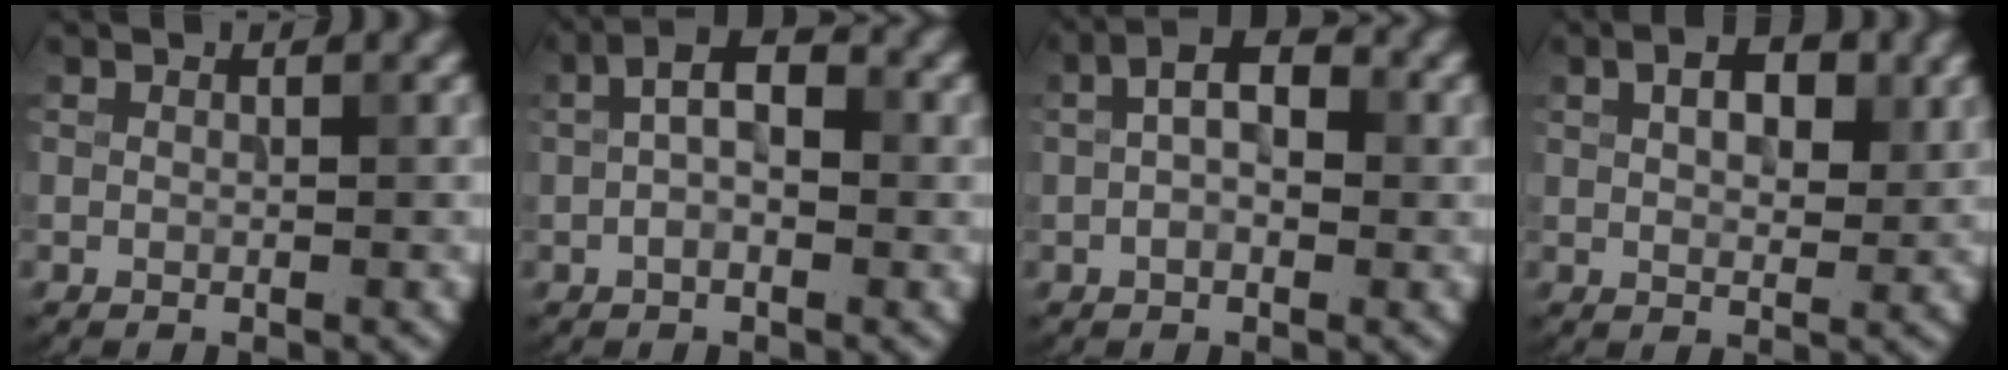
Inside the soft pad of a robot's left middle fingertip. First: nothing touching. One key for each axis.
{"total": 4.1, "fx": 0.0, "fy": 1.8, "fz": 3.7, "tx": -0.066, "ty": 0.012, "tz": -0.009}
{"total": 4.4, "fx": 0.3, "fy": 2.2, "fz": 3.8, "tx": -0.064, "ty": 0.011, "tz": -0.002}
{"total": 3.9, "fx": 1.4, "fy": 2.1, "fz": 3.0, "tx": -0.045, "ty": 0.002, "tz": 0.024}